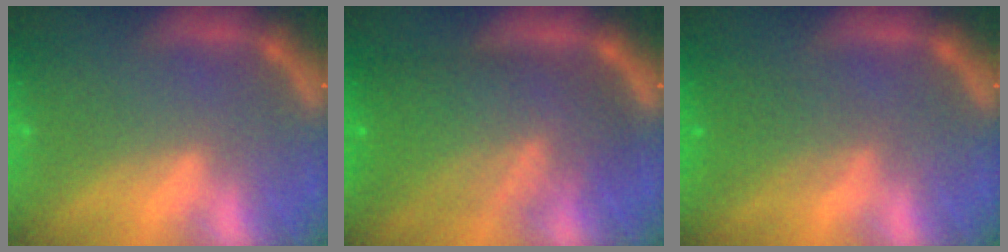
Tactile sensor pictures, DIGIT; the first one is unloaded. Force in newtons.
{"total": 10.0}
{"total": 3.0}